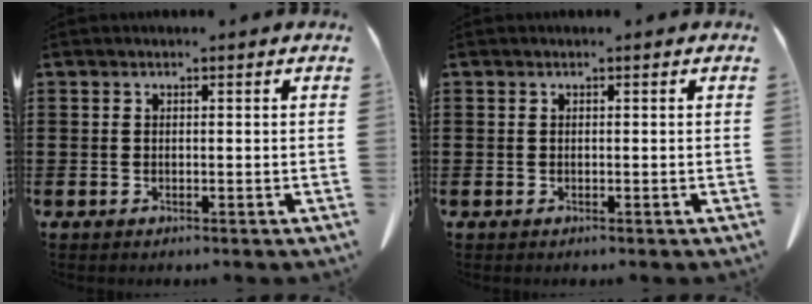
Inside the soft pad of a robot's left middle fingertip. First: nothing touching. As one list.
[{"total": 0.0}]